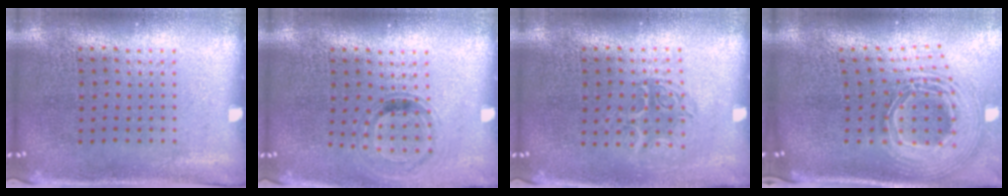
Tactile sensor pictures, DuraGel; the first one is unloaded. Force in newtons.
{"total": 0.8, "press": 0.8, "slide": 0.2}
{"total": 1.2, "press": 1.1, "slide": 0.5}
{"total": 2.9, "press": 2.0, "slide": 2.1}